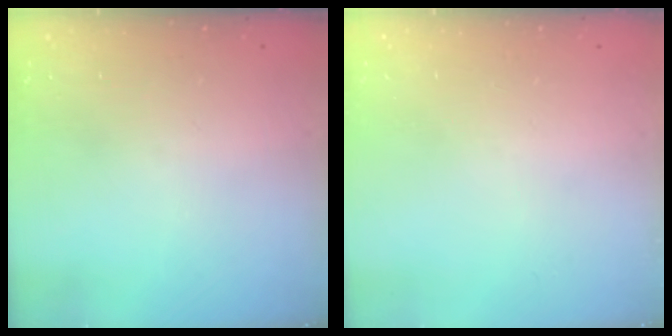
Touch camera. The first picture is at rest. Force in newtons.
{"total": 0.0}